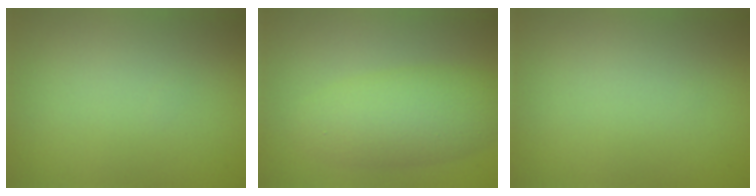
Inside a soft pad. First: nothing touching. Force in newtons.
{"total": 4.8, "press": 4.8, "slide": 0.1}
{"total": 0.0}